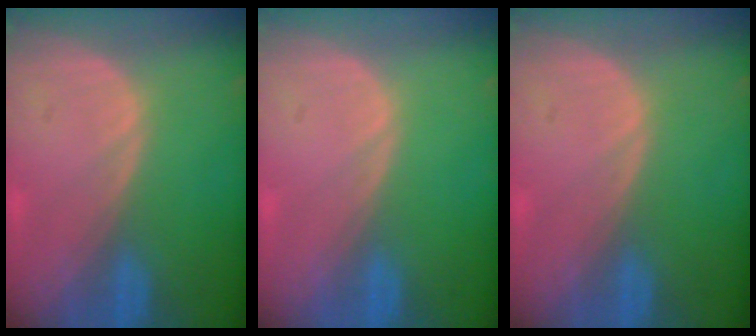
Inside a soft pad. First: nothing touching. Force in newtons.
{"total": 0.0}
{"total": 0.0}